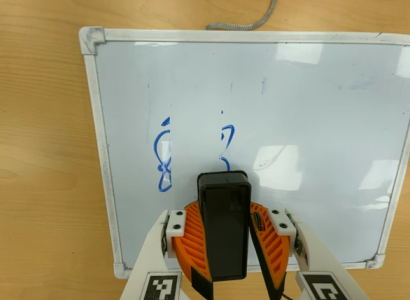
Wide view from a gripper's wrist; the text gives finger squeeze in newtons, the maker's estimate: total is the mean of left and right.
{"total": 10.3, "left": 10.7, "right": 10.0}